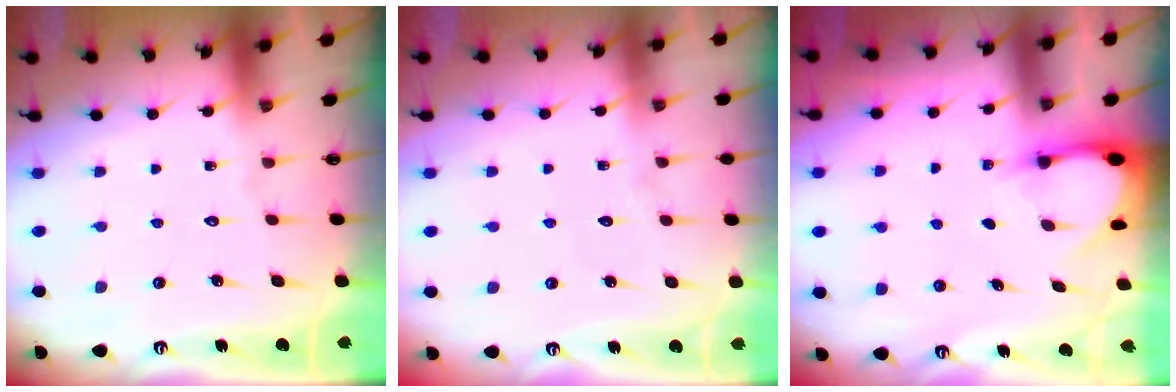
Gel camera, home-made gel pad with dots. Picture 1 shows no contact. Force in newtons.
{"total": 3.0, "press": 3.0, "slide": 0.3}
{"total": 3.0, "press": 3.0, "slide": 0.4}